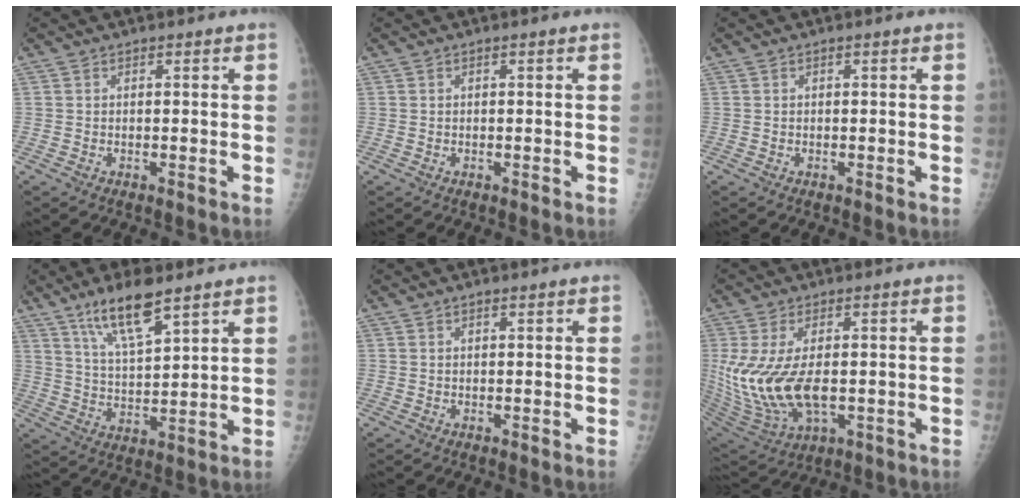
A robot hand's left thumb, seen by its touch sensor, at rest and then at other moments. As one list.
[{"total": 0.0}, {"total": 0.0}, {"total": 11.1, "force": [7.5, 3.1, 7.5], "torque": [-0.120, -0.039, 0.143]}, {"total": 0.7, "force": [0.5, 0.4, 0.2], "torque": [0.003, -0.001, 0.008]}, {"total": 15.9, "force": [-0.6, 8.5, 13.5], "torque": [-0.294, -0.021, 0.008]}]